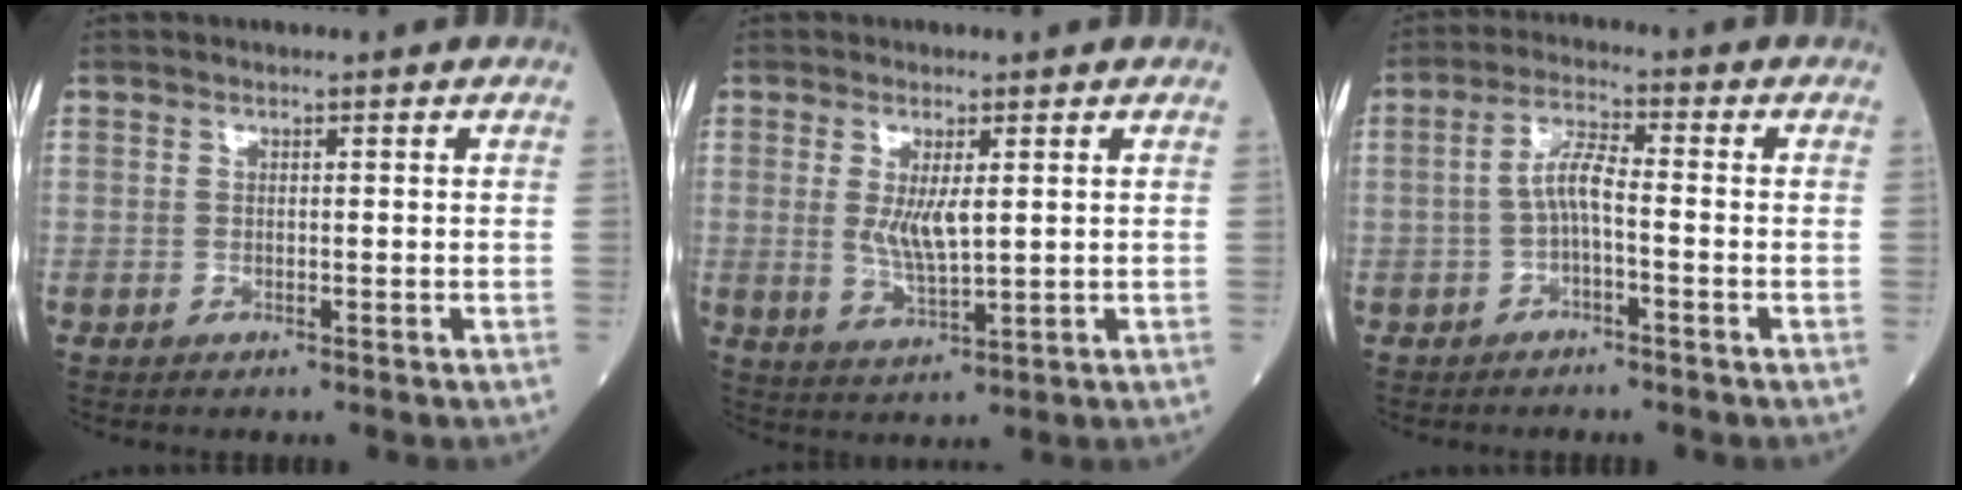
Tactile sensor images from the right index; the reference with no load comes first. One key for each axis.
{"total": 4.9, "fx": 0.9, "fy": 1.1, "fz": 4.6, "tx": -0.090, "ty": -0.011, "tz": 0.020}
{"total": 4.4, "fx": -1.1, "fy": 0.8, "fz": 4.2, "tx": -0.083, "ty": 0.015, "tz": -0.023}